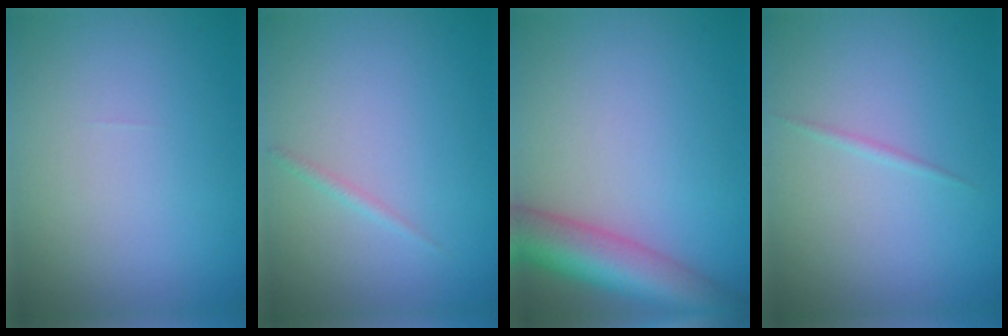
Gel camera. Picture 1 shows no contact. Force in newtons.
{"total": 0.7, "press": 0.7, "slide": 0.0}
{"total": 7.6, "press": 7.6, "slide": 0.4}
{"total": 0.5, "press": 0.5, "slide": 0.0}